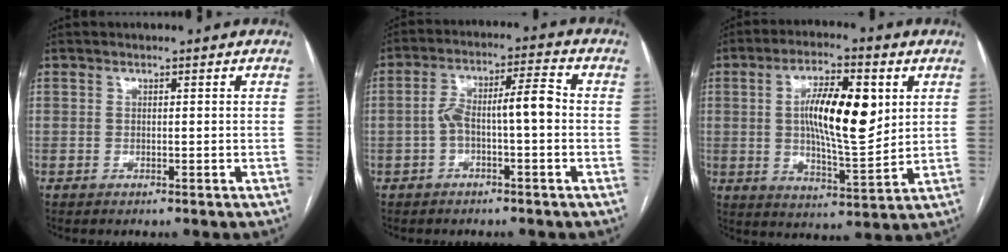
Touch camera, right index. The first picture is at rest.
{"total": 7.4, "force": [-1.2, 1.4, 7.1], "torque": [-0.129, 0.034, -0.020]}
{"total": 13.2, "force": [2.8, 3.4, 12.4], "torque": [-0.218, 0.004, 0.045]}